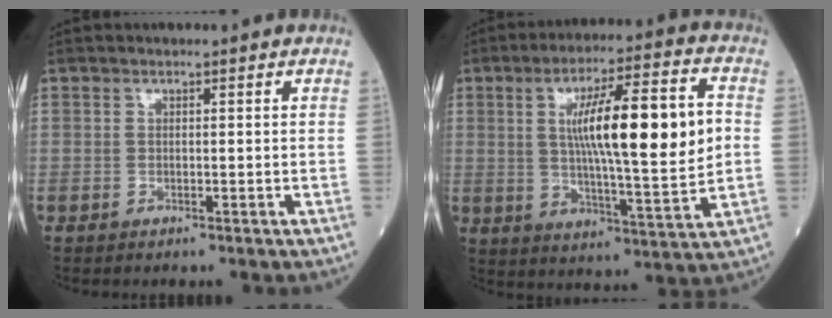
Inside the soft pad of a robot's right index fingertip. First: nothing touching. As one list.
[{"total": 17.8, "force": [2.1, 1.9, 17.6], "torque": [-0.287, 0.009, 0.033]}]